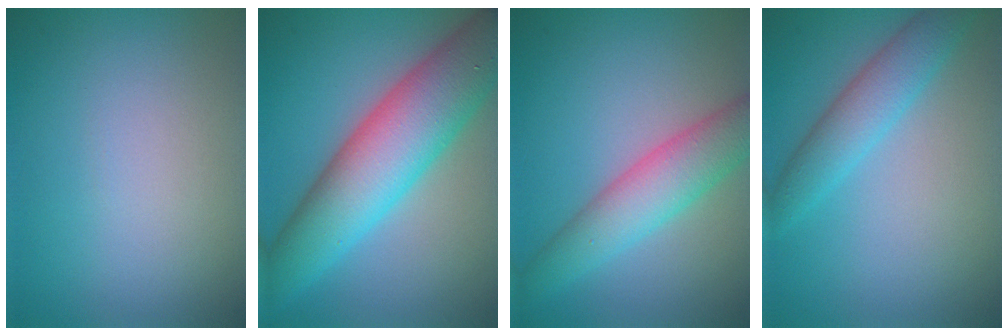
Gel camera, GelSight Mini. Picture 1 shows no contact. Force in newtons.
{"total": 9.8, "press": 9.8, "slide": 0.1}
{"total": 5.1, "press": 5.1, "slide": 0.2}
{"total": 3.5, "press": 3.5, "slide": 0.0}